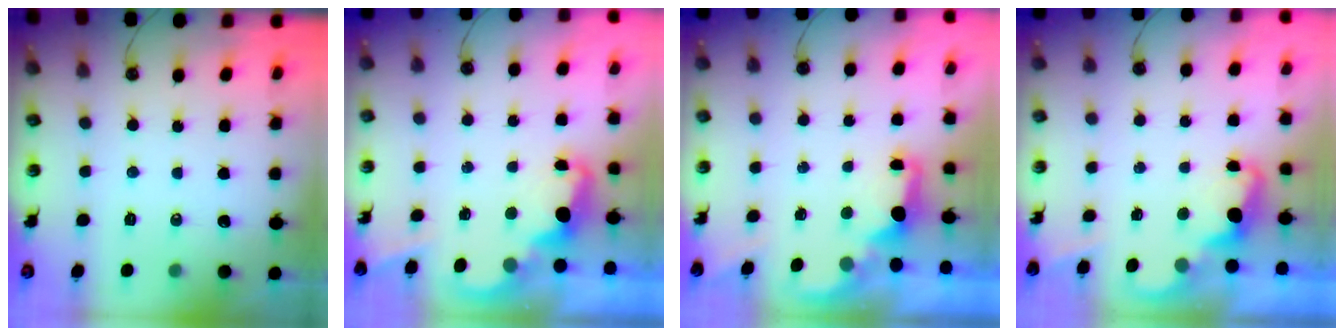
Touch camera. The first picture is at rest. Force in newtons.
{"total": 3.7, "press": 3.7, "slide": 0.6}
{"total": 1.8, "press": 1.7, "slide": 0.7}
{"total": 2.4, "press": 2.4, "slide": 0.5}